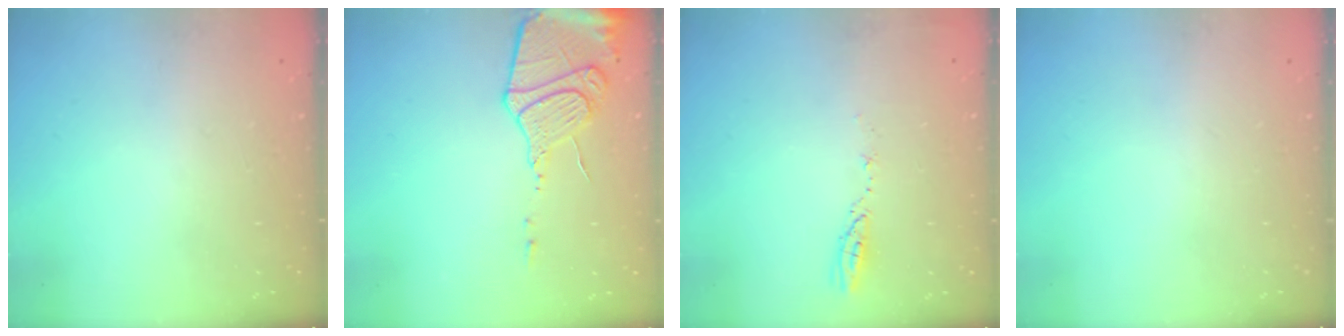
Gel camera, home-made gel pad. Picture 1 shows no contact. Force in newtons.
{"total": 13.9, "press": 13.8, "slide": 1.3}
{"total": 3.9, "press": 3.9, "slide": 0.4}
{"total": 0.0}